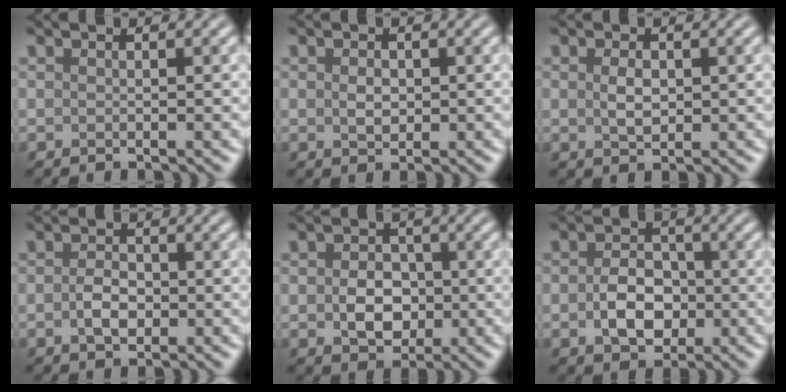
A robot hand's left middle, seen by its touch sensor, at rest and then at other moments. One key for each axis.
{"total": 1.5, "fx": 0.1, "fy": 1.1, "fz": 1.1, "tx": -0.021, "ty": -0.002, "tz": 0.002}
{"total": 1.9, "fx": 0.2, "fy": 1.2, "fz": 1.5, "tx": -0.033, "ty": -0.001, "tz": 0.006}
{"total": 2.4, "fx": -0.5, "fy": 1.5, "fz": 1.8, "tx": -0.036, "ty": 0.000, "tz": -0.012}
{"total": 3.8, "fx": -0.5, "fy": 2.9, "fz": 2.5, "tx": -0.042, "ty": -0.004, "tz": -0.010}
{"total": 4.3, "fx": -0.8, "fy": 3.1, "fz": 2.9, "tx": -0.051, "ty": 0.000, "tz": -0.017}